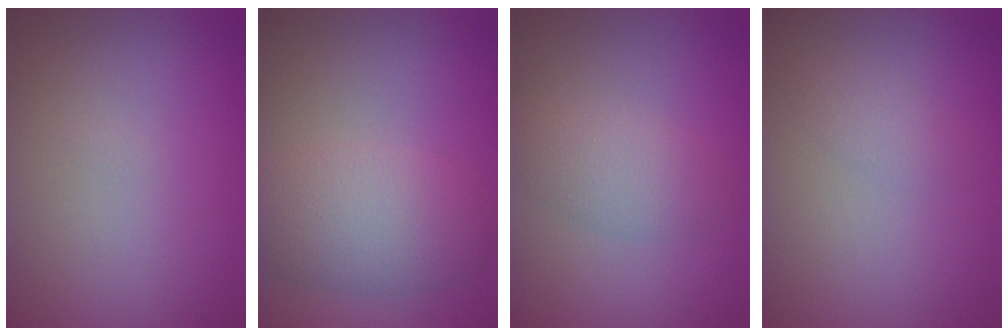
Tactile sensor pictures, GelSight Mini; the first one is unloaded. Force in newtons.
{"total": 5.3, "press": 5.3, "slide": 0.1}
{"total": 2.9, "press": 2.9, "slide": 0.1}
{"total": 1.3, "press": 1.3, "slide": 0.1}